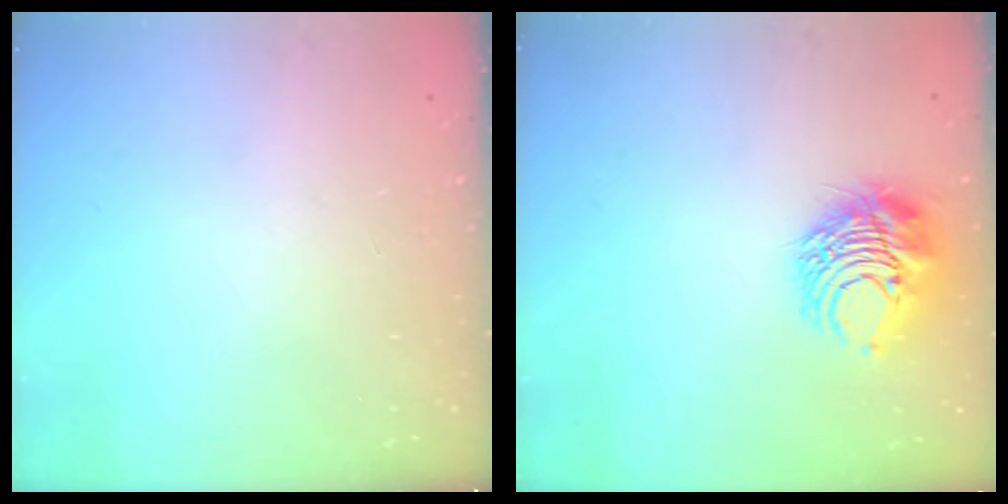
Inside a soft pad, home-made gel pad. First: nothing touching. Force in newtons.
{"total": 10.3, "press": 10.3, "slide": 0.6}